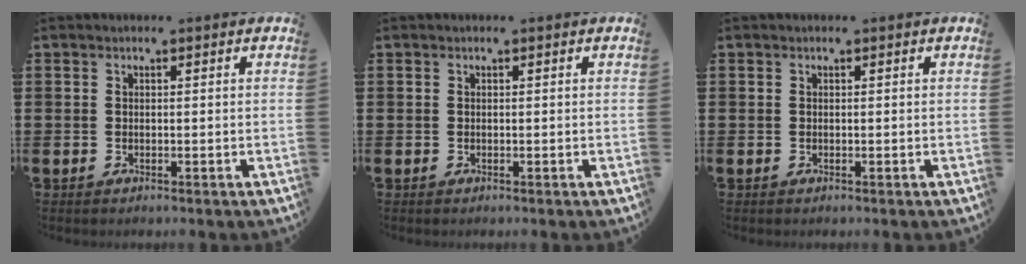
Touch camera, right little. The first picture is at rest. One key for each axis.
{"total": 0.0}
{"total": 0.0}